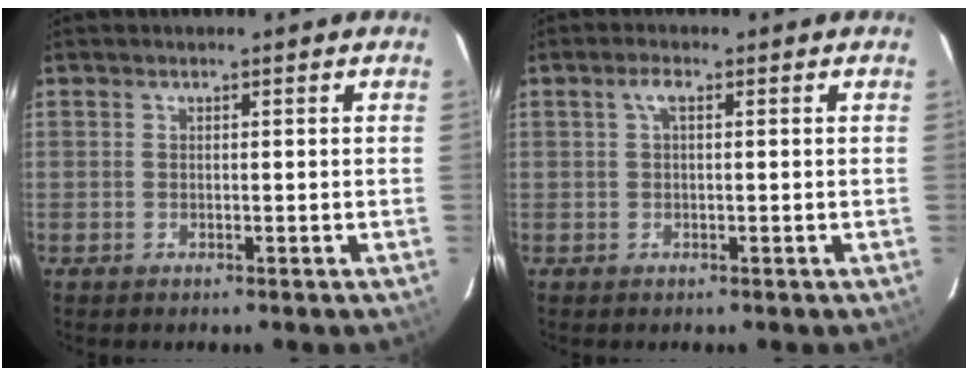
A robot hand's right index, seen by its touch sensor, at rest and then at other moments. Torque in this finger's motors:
{"motor_torque": [0.30, 0.04, 0.14, 0.04]}